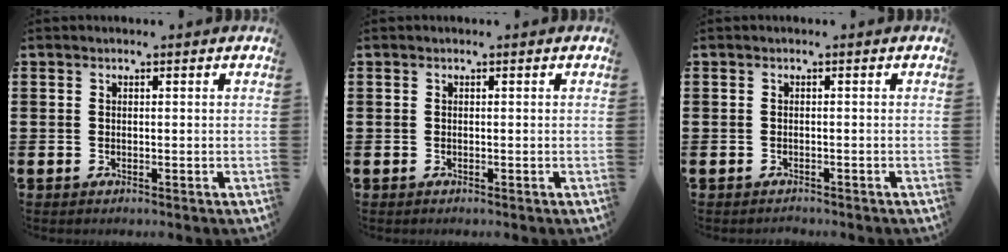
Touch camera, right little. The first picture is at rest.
{"total": 0.0}
{"total": 0.5, "force": [-0.5, 0.0, -0.1], "torque": [0.005, -0.005, -0.012]}